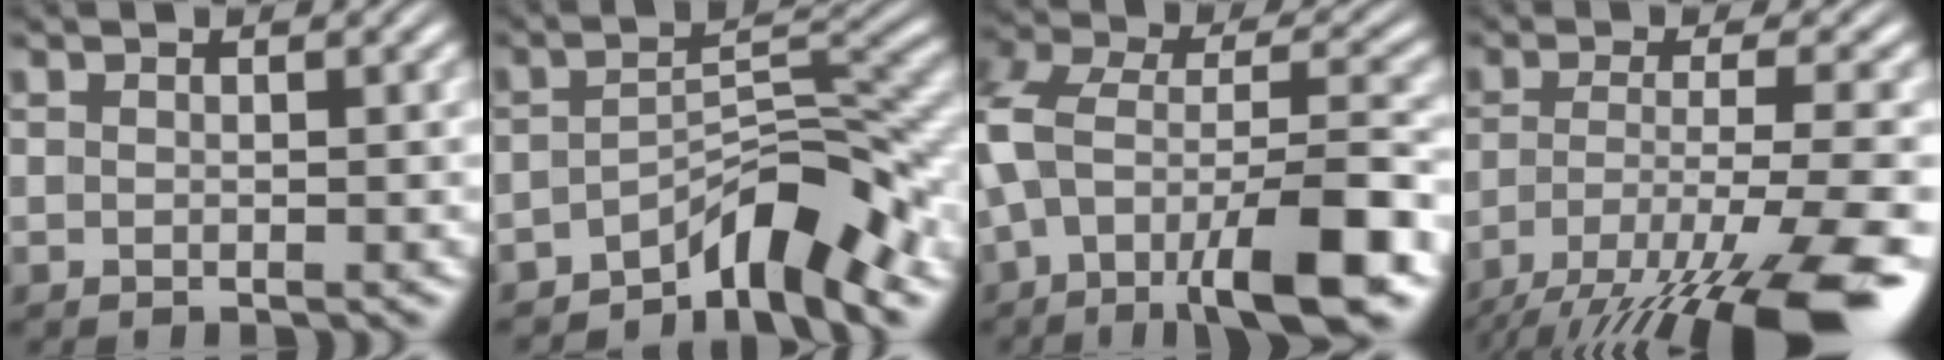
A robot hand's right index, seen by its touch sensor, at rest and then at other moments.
{"total": 6.3, "force": [-4.2, 1.4, 4.5], "torque": [-0.069, -0.008, -0.066]}
{"total": 8.3, "force": [-2.4, 4.1, 6.8], "torque": [-0.141, -0.029, -0.022]}
{"total": 9.8, "force": [-5.1, 2.9, 7.9], "torque": [-0.131, -0.046, -0.053]}